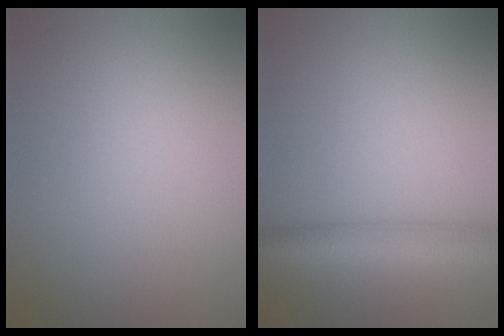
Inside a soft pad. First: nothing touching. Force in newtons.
{"total": 4.5, "press": 4.4, "slide": 0.2}